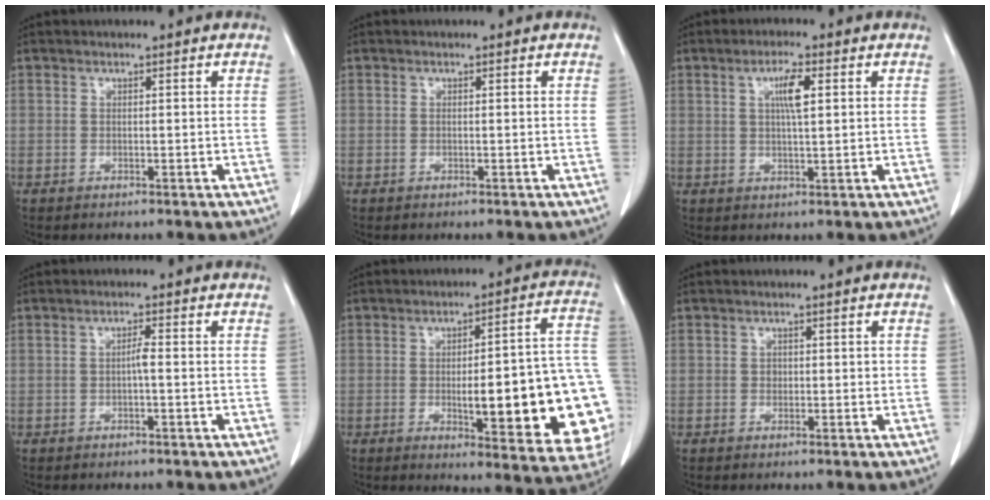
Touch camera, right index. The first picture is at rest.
{"total": 0.0}
{"total": 4.4, "force": [1.3, 0.5, 4.1], "torque": [-0.075, 0.000, 0.023]}
{"total": 1.5, "force": [-0.3, 0.1, 1.4], "torque": [-0.026, 0.003, -0.004]}
{"total": 21.7, "force": [-3.9, 4.5, 20.9], "torque": [-0.179, 0.022, -0.030]}
{"total": 1.2, "force": [0.0, 1.0, 0.7], "torque": [-0.007, 0.003, 0.000]}